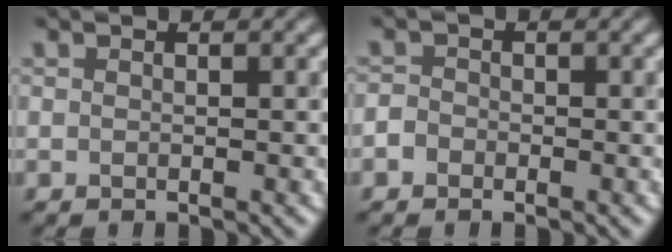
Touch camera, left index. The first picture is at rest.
{"total": 1.0, "force": [-0.6, 0.8, 0.1], "torque": [0.004, 0.006, -0.017]}